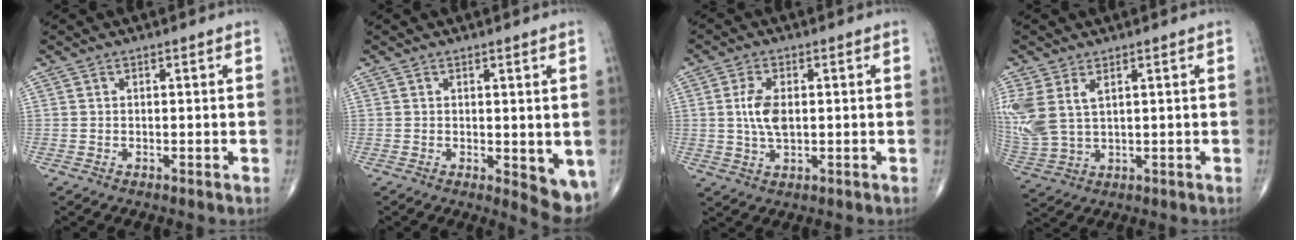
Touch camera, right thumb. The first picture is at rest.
{"total": 5.8, "force": [-0.3, 2.4, 5.2], "torque": [-0.053, -0.015, 0.000]}
{"total": 5.7, "force": [0.5, 2.9, 4.9], "torque": [-0.100, -0.003, 0.009]}
{"total": 10.2, "force": [3.6, 5.9, 7.5], "torque": [-0.197, -0.004, 0.086]}